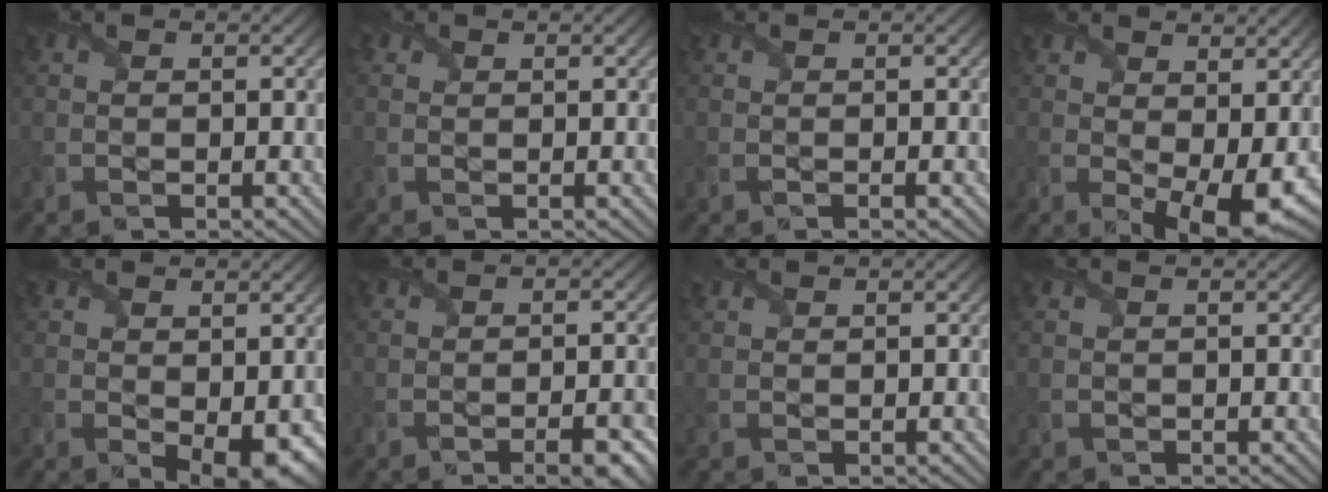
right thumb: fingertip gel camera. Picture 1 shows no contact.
{"total": 0.7, "force": [0.4, 0.5, 0.1], "torque": [-0.002, -0.005, 0.003]}
{"total": 0.7, "force": [-0.4, 0.0, 0.5], "torque": [-0.012, -0.006, -0.008]}
{"total": 6.7, "force": [0.4, 3.2, 6.0], "torque": [-0.106, -0.025, 0.019]}
{"total": 4.4, "force": [-0.5, 2.4, 3.7], "torque": [-0.063, -0.020, 0.004]}
{"total": 4.1, "force": [-2.3, 1.1, 3.2], "torque": [-0.047, -0.002, -0.027]}
{"total": 0.7, "force": [0.6, 0.3, 0.1], "torque": [-0.007, -0.001, 0.017]}
{"total": 0.0}